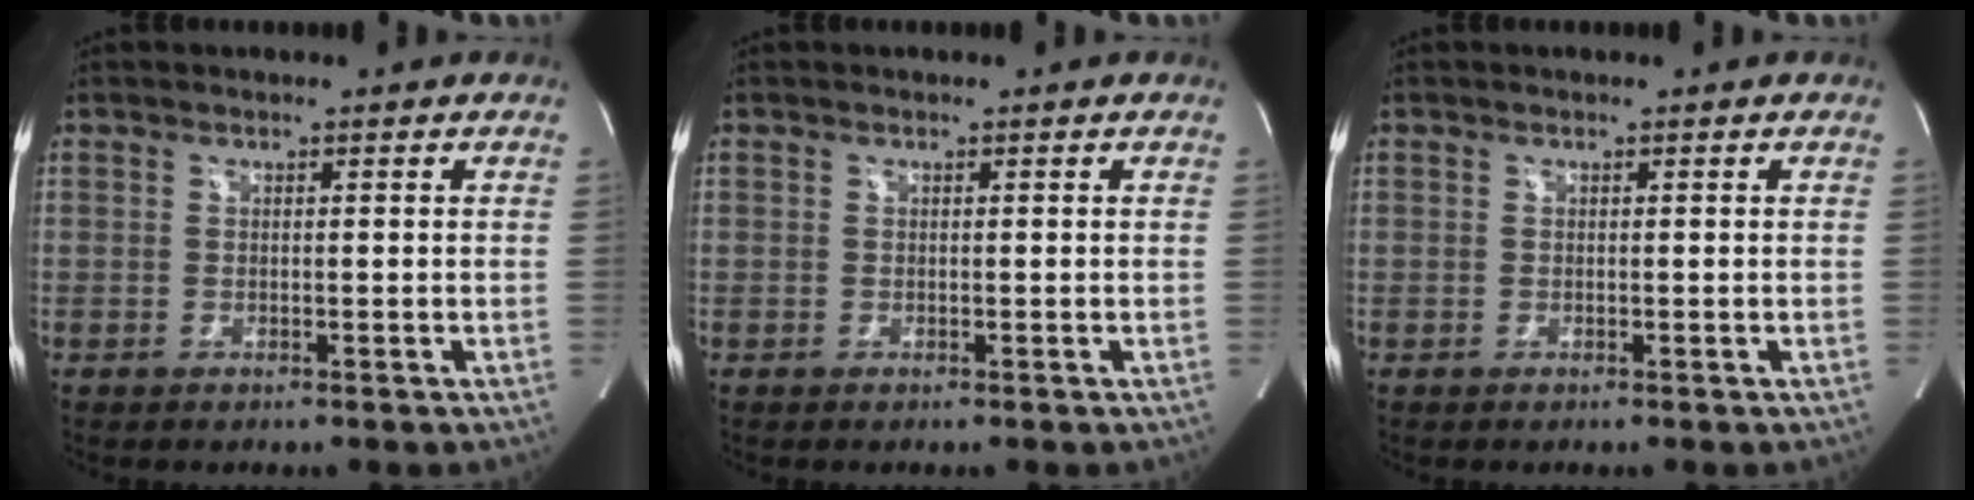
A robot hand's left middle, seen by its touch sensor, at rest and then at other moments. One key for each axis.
{"total": 0.0}
{"total": 0.0}